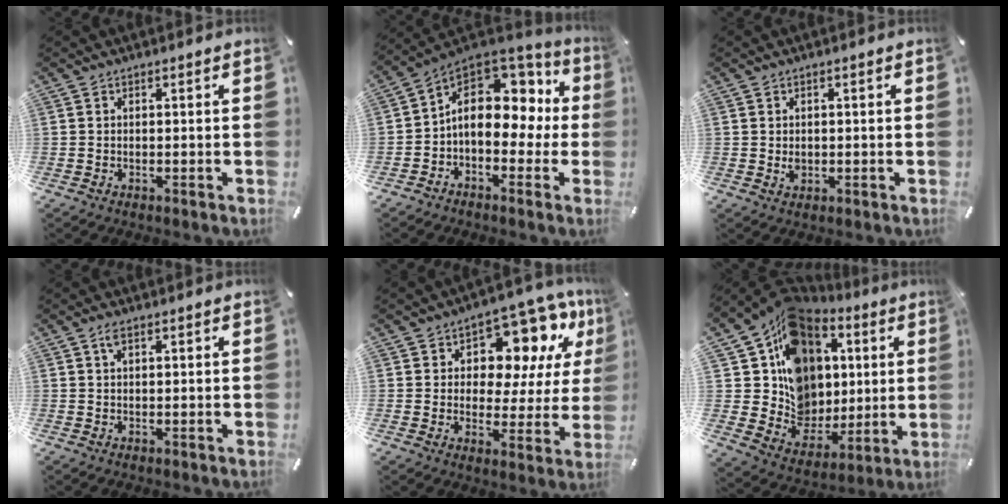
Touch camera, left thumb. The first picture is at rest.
{"total": 13.4, "force": [2.0, 9.6, 9.1], "torque": [-0.148, -0.017, 0.034]}
{"total": 1.6, "force": [0.1, 1.4, 0.8], "torque": [-0.010, 0.001, 0.000]}
{"total": 1.8, "force": [0.8, 0.6, 1.5], "torque": [-0.033, 0.002, 0.014]}
{"total": 13.5, "force": [9.0, 7.5, 6.7], "torque": [-0.101, -0.070, 0.157]}
{"total": 17.3, "force": [4.9, 14.9, 7.4], "torque": [-0.121, -0.051, 0.108]}